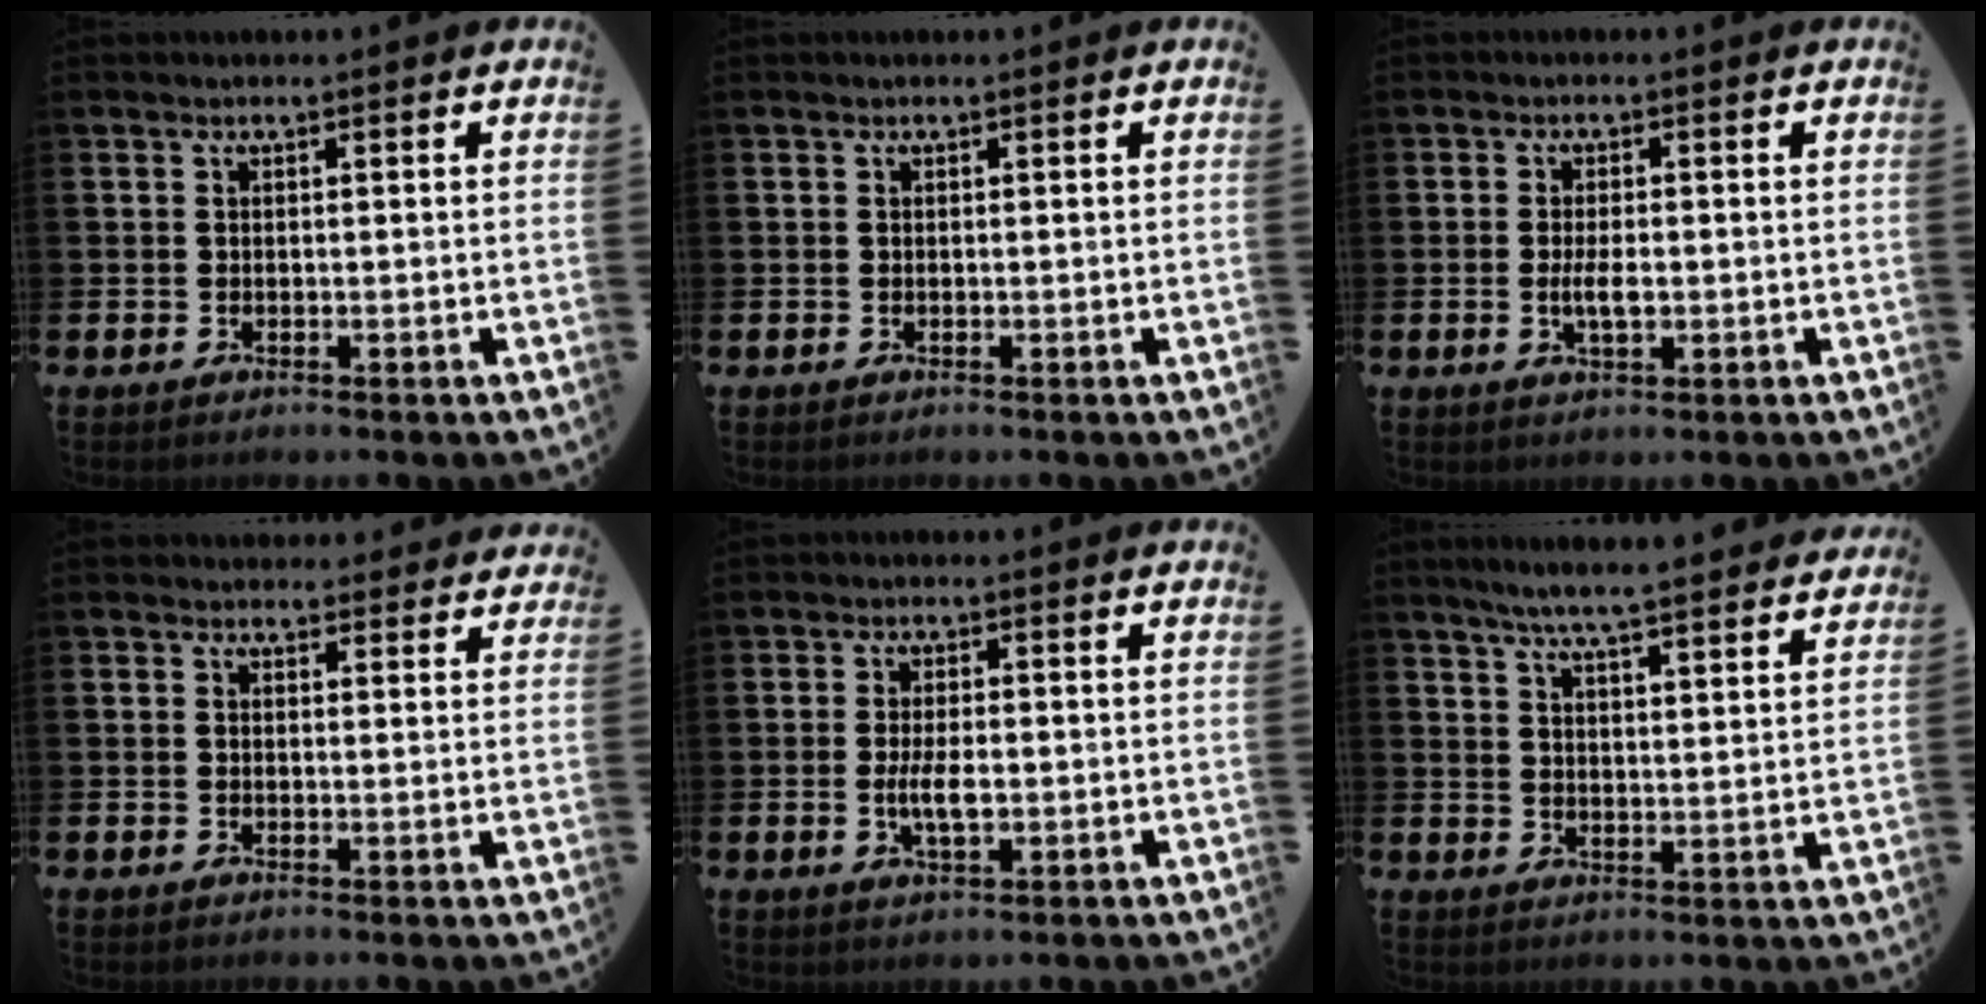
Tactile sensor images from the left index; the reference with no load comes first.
{"total": 0.0}
{"total": 3.0, "force": [-0.3, 1.2, 2.7], "torque": [-0.044, -0.001, -0.007]}
{"total": 2.4, "force": [2.3, 0.8, -0.1], "torque": [0.016, -0.012, 0.038]}
{"total": 3.7, "force": [-0.4, 1.6, 3.3], "torque": [-0.055, -0.005, -0.013]}
{"total": 6.4, "force": [6.1, -0.1, 1.9], "torque": [-0.051, -0.034, 0.105]}